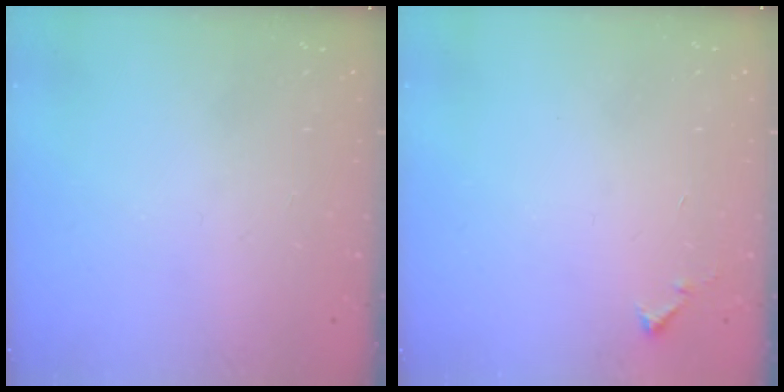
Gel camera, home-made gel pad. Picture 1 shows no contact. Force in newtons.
{"total": 5.8, "press": 5.8, "slide": 0.4}